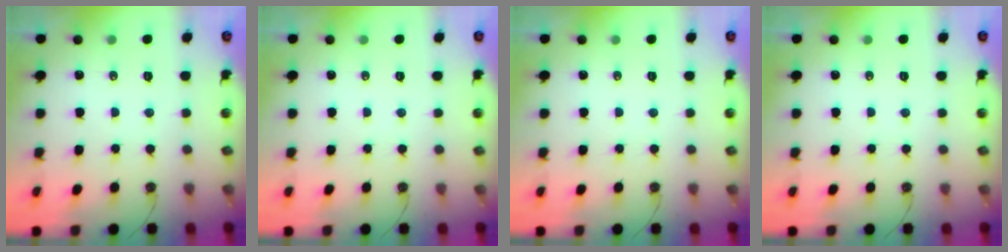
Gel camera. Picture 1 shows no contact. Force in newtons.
{"total": 0.0}
{"total": 0.0}
{"total": 0.0}